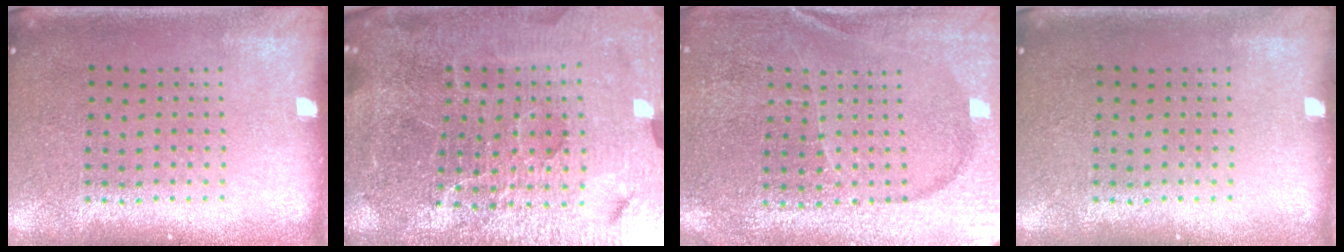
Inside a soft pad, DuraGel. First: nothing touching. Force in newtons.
{"total": 7.0, "press": 6.1, "slide": 3.3}
{"total": 3.0, "press": 3.0, "slide": 0.4}
{"total": 0.0}